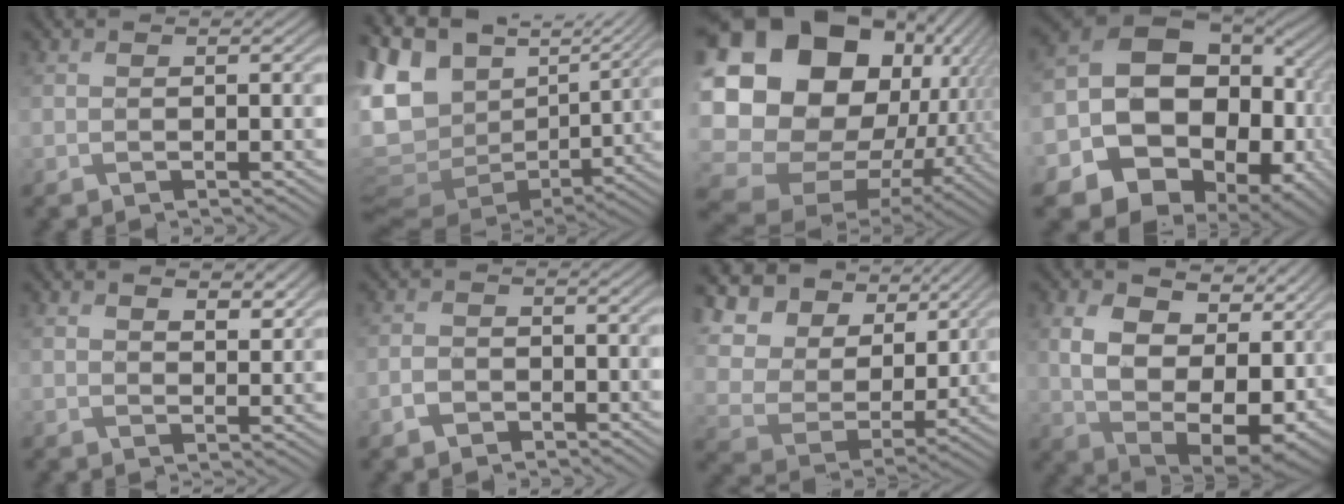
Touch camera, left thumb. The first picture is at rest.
{"total": 15.9, "force": [6.7, 9.6, 10.8], "torque": [-0.252, 0.008, 0.133]}
{"total": 21.4, "force": [-1.2, 16.8, 13.2], "torque": [-0.298, -0.022, -0.017]}
{"total": 20.3, "force": [-3.8, 16.3, 11.5], "torque": [-0.204, -0.049, -0.040]}
{"total": 3.9, "force": [2.3, 2.1, 2.4], "torque": [-0.047, -0.006, 0.048]}
{"total": 2.2, "force": [-1.8, 1.2, 0.2], "torque": [-0.001, 0.000, -0.037]}
{"total": 13.1, "force": [6.0, 9.3, 7.0], "torque": [-0.217, 0.013, 0.114]}
{"total": 15.6, "force": [3.1, 10.1, 11.5], "torque": [-0.220, -0.022, 0.079]}